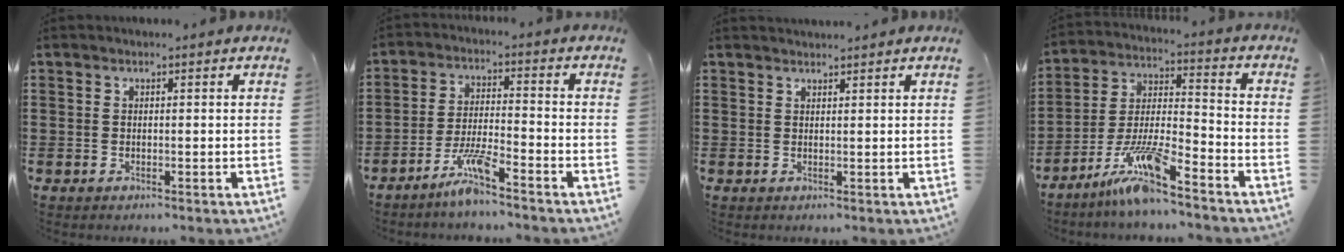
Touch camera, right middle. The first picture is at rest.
{"total": 6.9, "force": [-5.4, 0.2, 4.4], "torque": [-0.096, -0.010, -0.105]}
{"total": 1.3, "force": [1.2, 0.0, -0.1], "torque": [-0.002, -0.003, 0.025]}
{"total": 10.1, "force": [-8.1, 0.6, 6.1], "torque": [-0.130, -0.003, -0.160]}